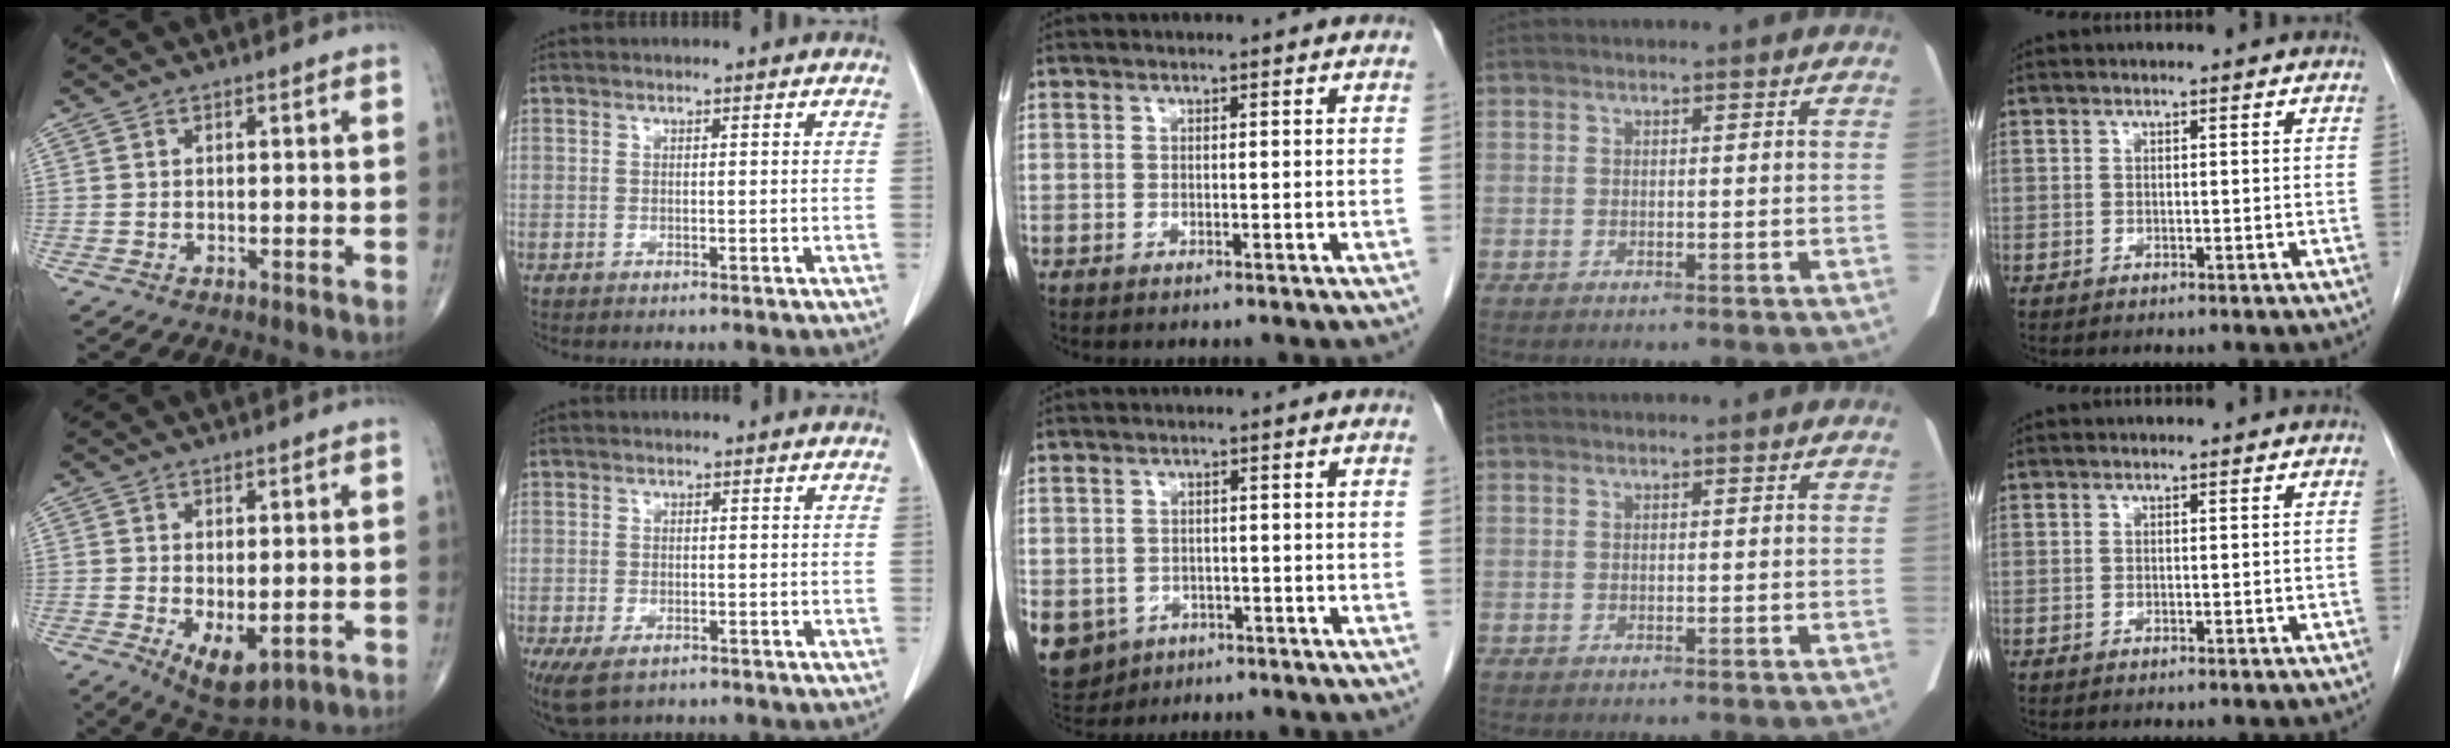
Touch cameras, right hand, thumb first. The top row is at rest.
{"thumb": {"total": 5.9, "force": [-1.0, 2.9, 5.1], "torque": [-0.072, -0.014, -0.001]}, "index": {"total": 5.8, "force": [-3.5, 3.0, 3.5], "torque": [-0.068, -0.010, -0.057]}, "middle": {"total": 11.8, "force": [-5.3, 9.7, 4.0], "torque": [-0.124, -0.006, -0.066]}}